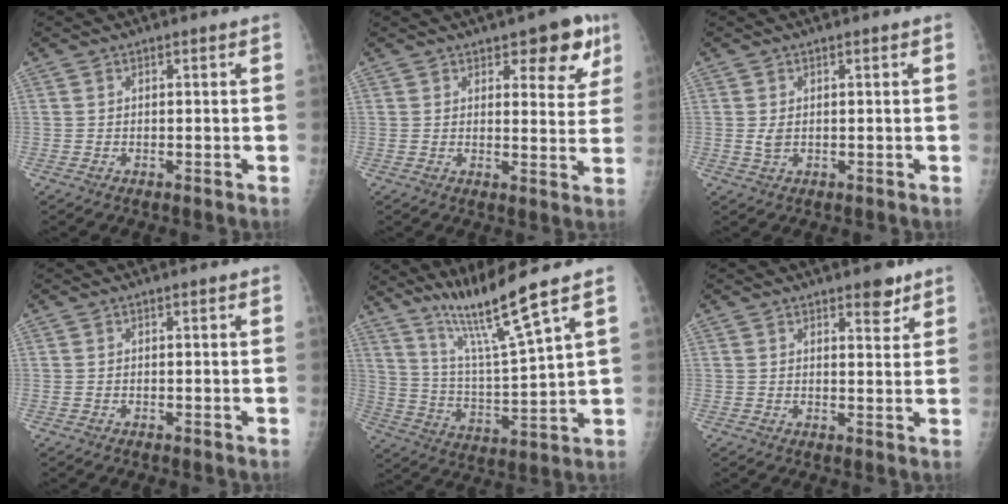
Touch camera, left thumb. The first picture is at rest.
{"total": 8.4, "force": [5.0, 3.7, 5.7], "torque": [-0.029, -0.021, 0.060]}
{"total": 1.6, "force": [0.2, 1.0, 1.2], "torque": [-0.023, -0.003, 0.005]}
{"total": 0.0}
{"total": 13.2, "force": [9.7, -1.0, 8.9], "torque": [-0.154, -0.064, 0.184]}
{"total": 3.8, "force": [2.7, 1.5, 2.2], "torque": [-0.013, -0.016, 0.036]}